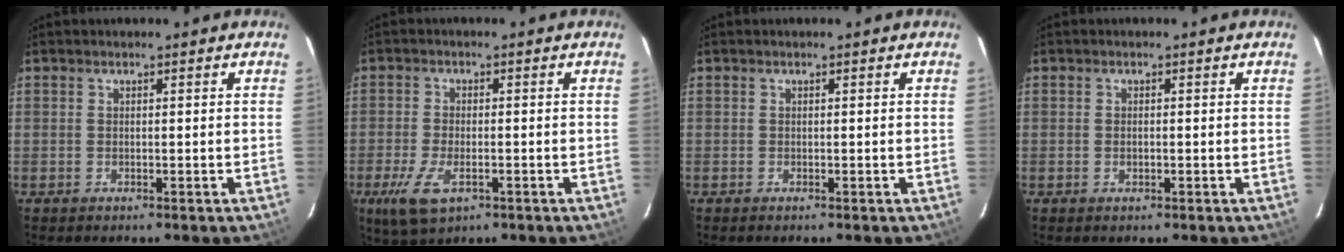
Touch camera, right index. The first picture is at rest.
{"total": 7.6, "force": [-3.4, 3.5, 5.8], "torque": [-0.135, -0.016, -0.060]}
{"total": 0.0}
{"total": 0.8, "force": [-0.2, 0.5, 0.5], "torque": [-0.009, 0.000, -0.003]}